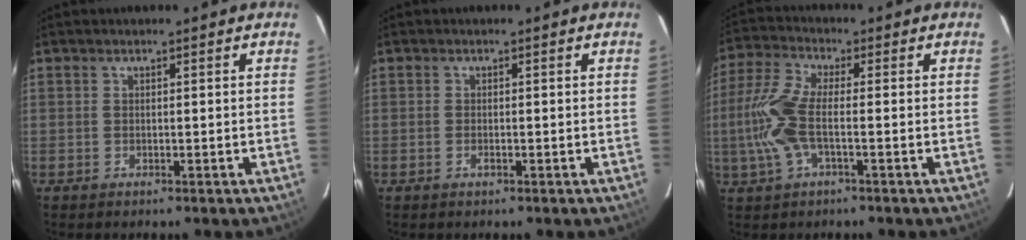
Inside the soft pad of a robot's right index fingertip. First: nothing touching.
{"total": 1.0, "force": [-0.5, 0.5, 0.7], "torque": [-0.014, 0.000, -0.009]}
{"total": 9.8, "force": [-1.7, 3.2, 9.1], "torque": [-0.212, 0.005, -0.037]}